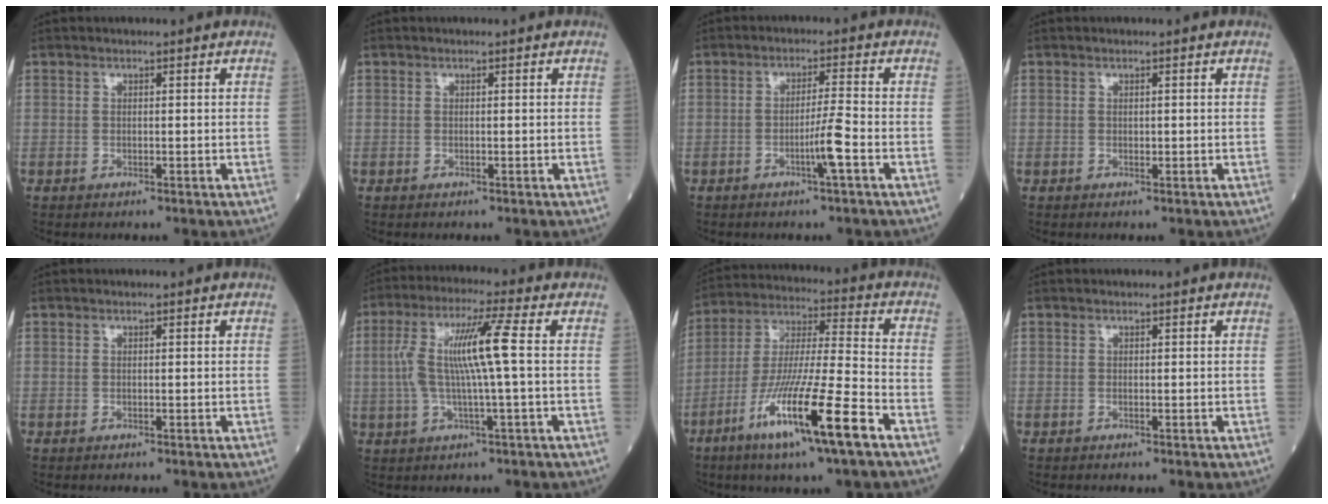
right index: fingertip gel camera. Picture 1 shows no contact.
{"total": 0.0}
{"total": 4.0, "force": [-1.6, -0.8, 3.5], "torque": [-0.063, -0.005, -0.026]}
{"total": 0.0}
{"total": 0.0}
{"total": 9.2, "force": [0.6, -0.4, 9.2], "torque": [-0.186, 0.015, 0.012]}
{"total": 16.8, "force": [-8.5, 0.0, 14.4], "torque": [-0.290, -0.034, -0.154]}
{"total": 0.0}